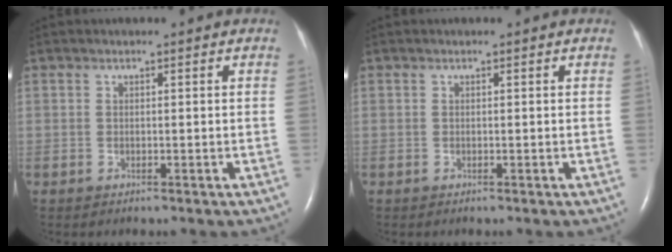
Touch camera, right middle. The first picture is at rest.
{"total": 0.0}